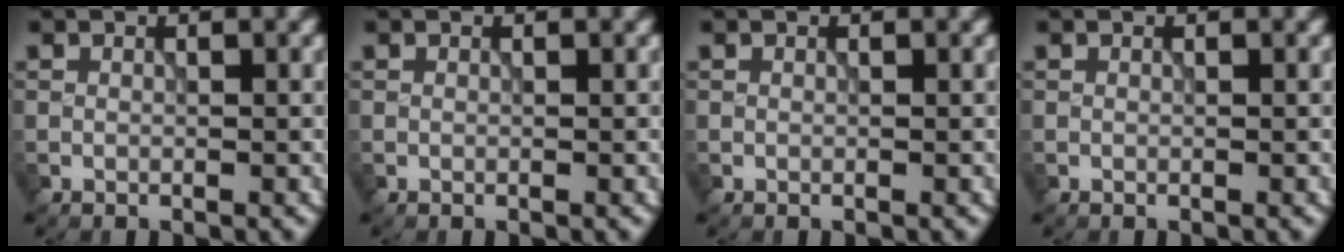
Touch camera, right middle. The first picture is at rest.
{"total": 0.0}
{"total": 0.0}
{"total": 0.0}